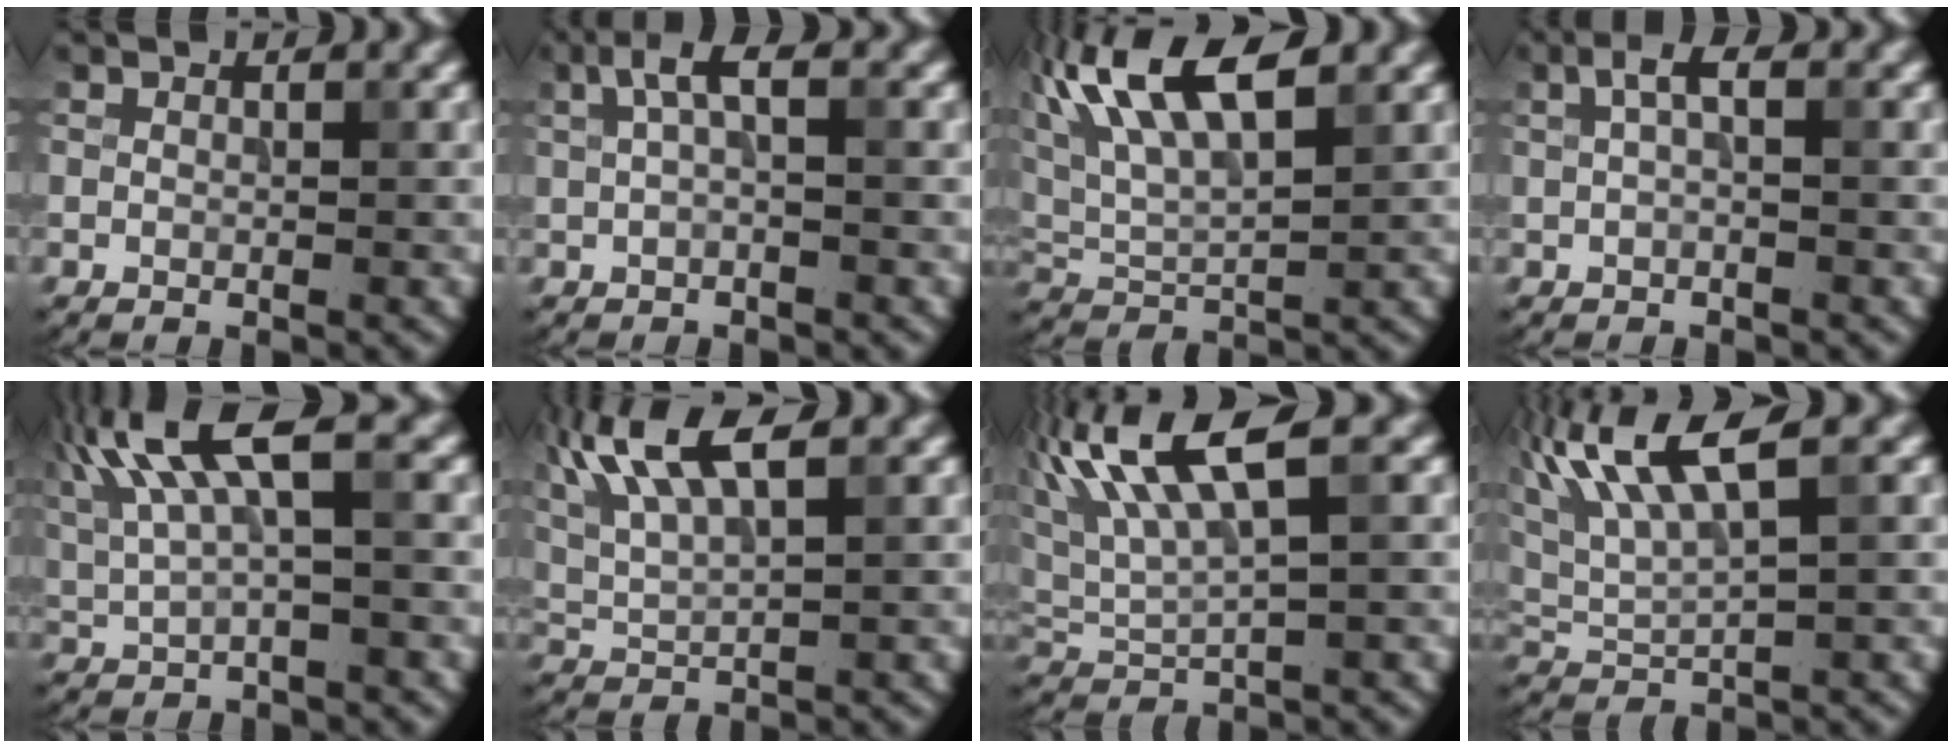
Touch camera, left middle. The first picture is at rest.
{"total": 2.4, "force": [0.7, 0.6, 2.3], "torque": [-0.043, 0.008, 0.010]}
{"total": 10.2, "force": [5.4, 3.6, 7.9], "torque": [-0.159, 0.027, 0.092]}
{"total": 1.8, "force": [0.4, 0.5, 1.7], "torque": [-0.034, 0.008, 0.004]}
{"total": 7.8, "force": [3.6, 1.9, 6.6], "torque": [-0.144, 0.017, 0.073]}
{"total": 8.2, "force": [4.3, 2.4, 6.6], "torque": [-0.140, 0.019, 0.082]}
{"total": 8.5, "force": [4.0, 2.2, 7.1], "torque": [-0.143, 0.021, 0.073]}
{"total": 7.4, "force": [3.9, 1.9, 6.0], "torque": [-0.117, 0.019, 0.072]}